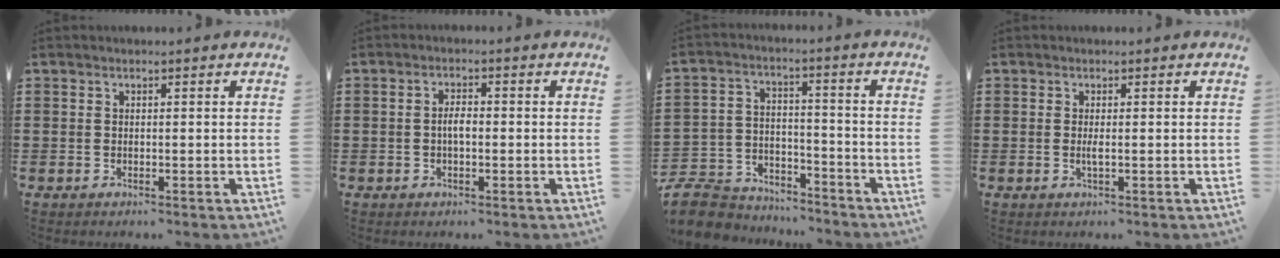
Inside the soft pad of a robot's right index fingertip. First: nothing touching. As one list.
[{"total": 2.3, "force": [-0.3, 0.9, 2.1], "torque": [-0.040, 0.002, -0.007]}, {"total": 7.8, "force": [-7.4, 2.3, 1.0], "torque": [-0.041, 0.015, -0.151]}, {"total": 1.3, "force": [-0.2, 0.1, 1.2], "torque": [-0.024, -0.004, -0.003]}]